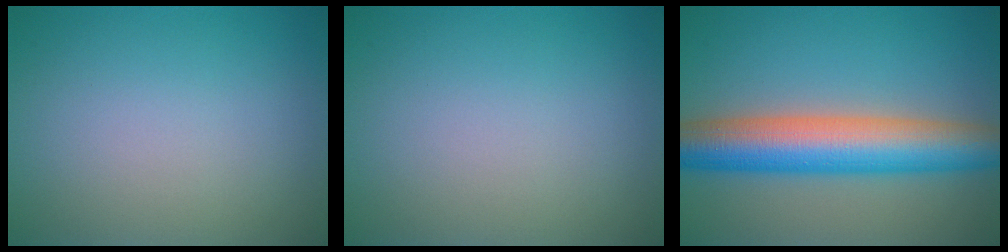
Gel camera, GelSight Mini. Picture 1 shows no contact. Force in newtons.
{"total": 0.0}
{"total": 9.3, "press": 9.3, "slide": 0.5}